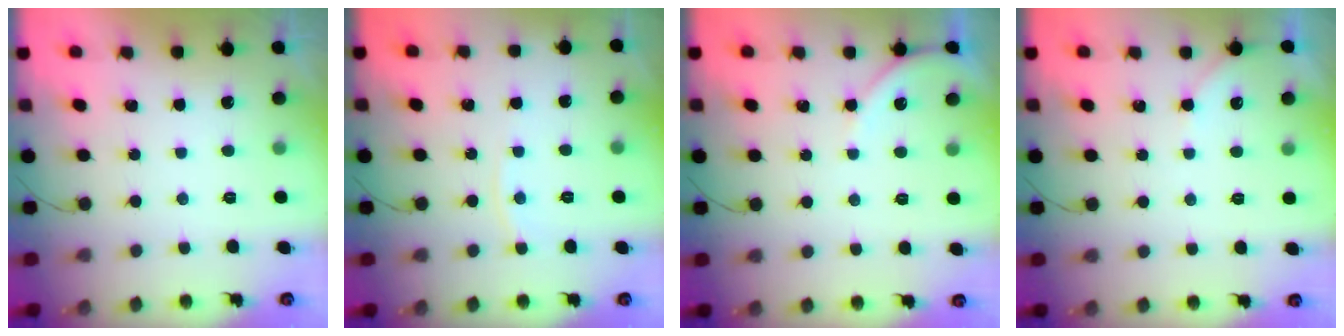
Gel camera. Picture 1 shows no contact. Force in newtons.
{"total": 3.3, "press": 3.2, "slide": 0.6}
{"total": 4.9, "press": 4.8, "slide": 0.6}
{"total": 2.7, "press": 2.6, "slide": 0.5}